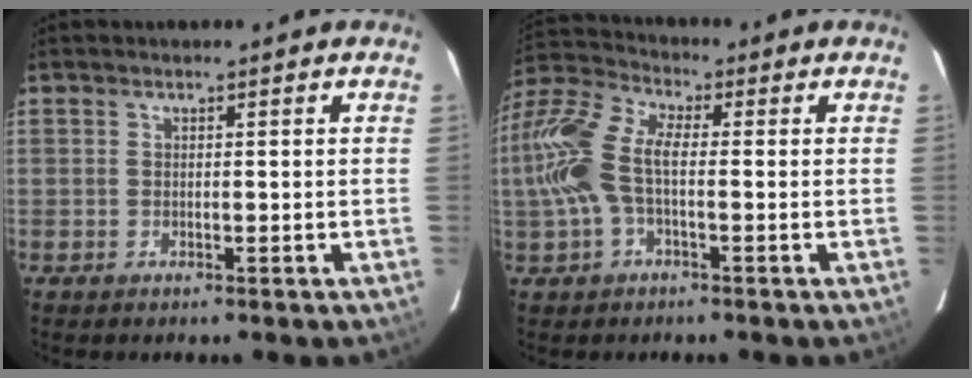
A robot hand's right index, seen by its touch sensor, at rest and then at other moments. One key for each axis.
{"total": 13.7, "fx": -1.0, "fy": 6.5, "fz": 12.0, "tx": -0.257, "ty": 0.016, "tz": -0.028}